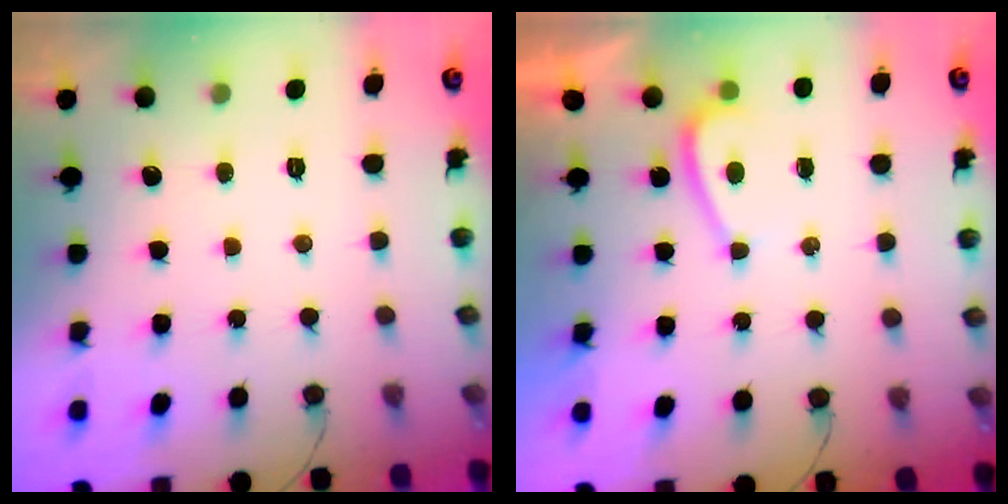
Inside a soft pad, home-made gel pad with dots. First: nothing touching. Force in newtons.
{"total": 1.4, "press": 1.3, "slide": 0.5}